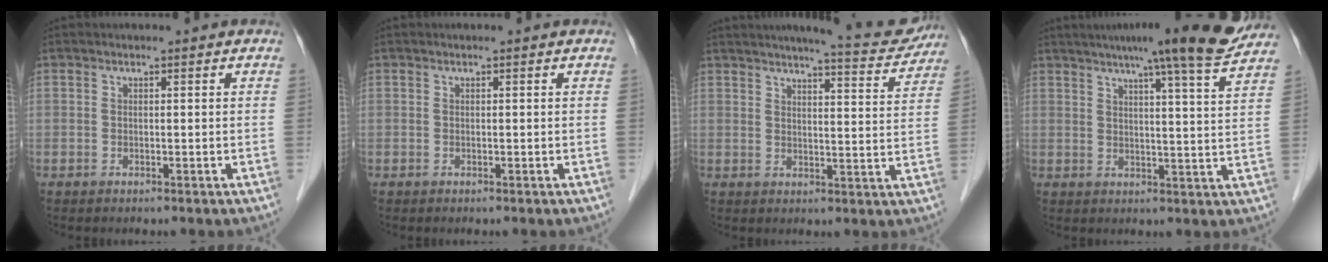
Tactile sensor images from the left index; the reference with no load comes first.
{"total": 0.0}
{"total": 11.5, "force": [10.6, 0.9, 4.4], "torque": [-0.056, -0.011, 0.121]}
{"total": 14.6, "force": [12.0, -0.5, 8.2], "torque": [-0.121, -0.003, 0.145]}